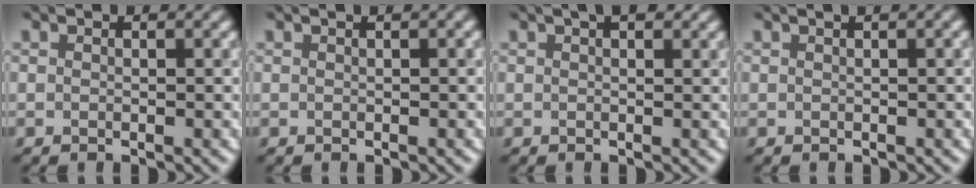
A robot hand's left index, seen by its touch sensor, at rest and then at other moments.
{"total": 1.1, "force": [0.6, 0.3, 0.9], "torque": [-0.009, 0.008, 0.004]}
{"total": 2.2, "force": [1.5, 0.6, 1.4], "torque": [-0.015, 0.002, 0.014]}
{"total": 2.5, "force": [1.3, 1.0, 1.9], "torque": [-0.012, 0.007, 0.006]}